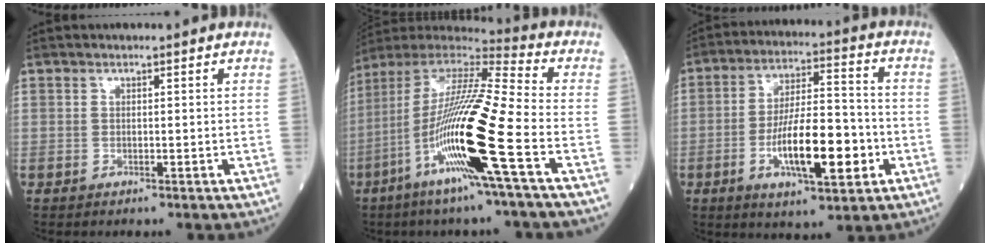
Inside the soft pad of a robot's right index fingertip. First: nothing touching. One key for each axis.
{"total": 21.7, "fx": -7.3, "fy": 0.5, "fz": 20.4, "tx": -0.426, "ty": -0.036, "tz": -0.148}
{"total": 14.4, "fx": -4.2, "fy": 4.1, "fz": 13.1, "tx": -0.235, "ty": 0.005, "tz": -0.068}